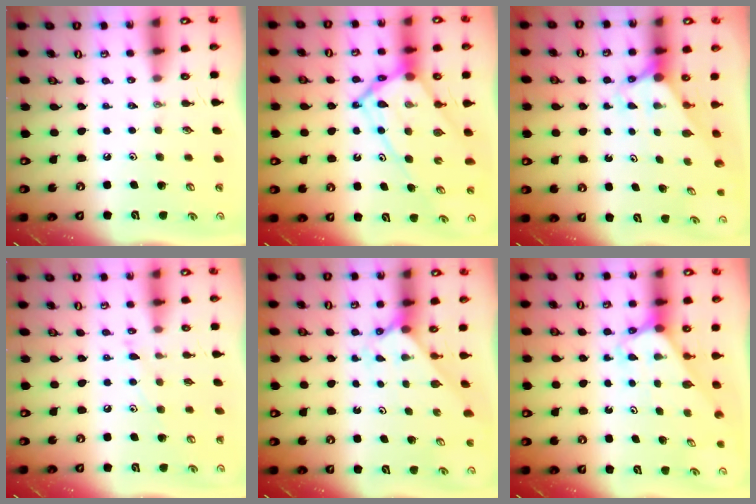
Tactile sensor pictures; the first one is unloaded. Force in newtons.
{"total": 16.2, "press": 16.1, "slide": 1.7}
{"total": 2.9, "press": 2.9, "slide": 0.0}
{"total": 5.8, "press": 5.8, "slide": 0.2}
{"total": 1.9, "press": 1.9, "slide": 0.2}
{"total": 2.5, "press": 2.5, "slide": 0.2}